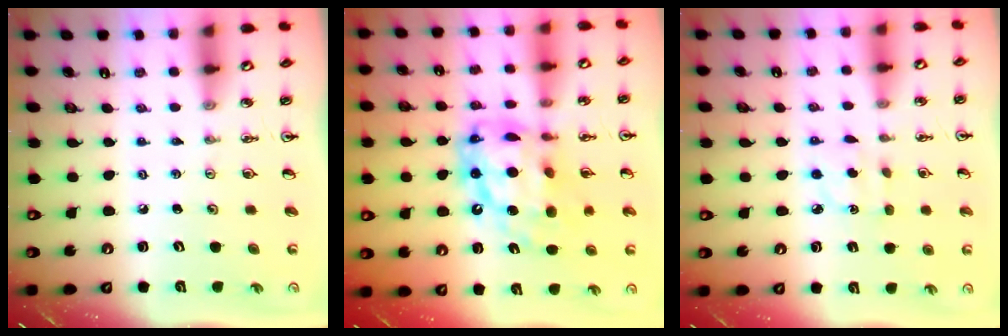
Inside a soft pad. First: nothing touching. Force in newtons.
{"total": 18.2, "press": 18.1, "slide": 2.0}
{"total": 3.7, "press": 3.7, "slide": 0.6}